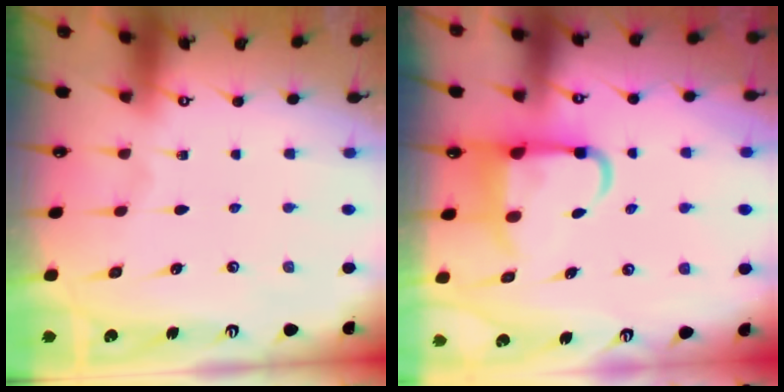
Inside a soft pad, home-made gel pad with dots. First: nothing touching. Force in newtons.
{"total": 7.7, "press": 7.5, "slide": 1.5}